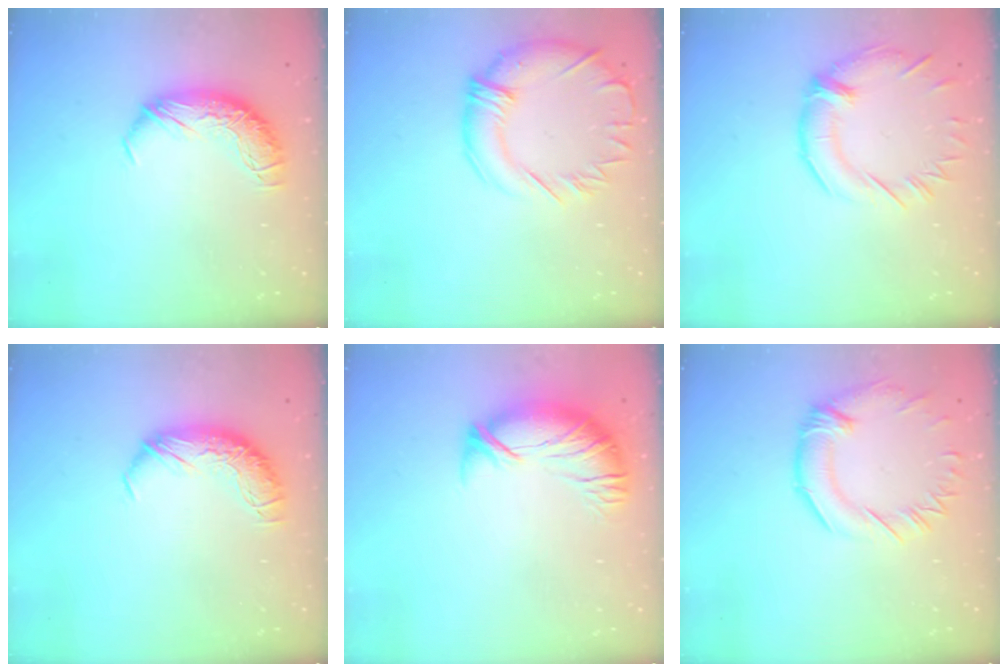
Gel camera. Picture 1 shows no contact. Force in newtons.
{"total": 3.0, "press": 2.7, "slide": 1.3}
{"total": 1.3, "press": 0.7, "slide": 1.1}
{"total": 0.0}
{"total": 3.5, "press": 2.5, "slide": 2.4}
{"total": 1.3, "press": 0.6, "slide": 1.1}